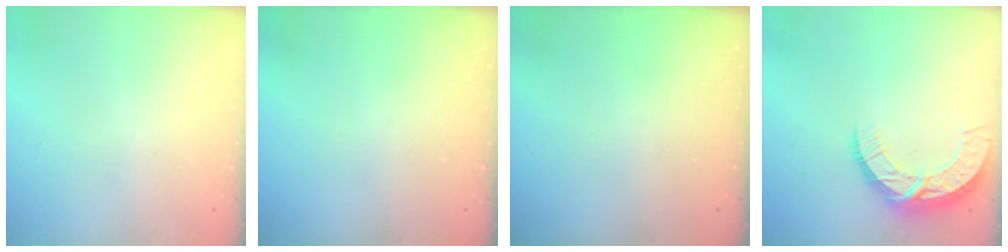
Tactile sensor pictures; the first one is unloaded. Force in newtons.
{"total": 0.0}
{"total": 0.0}
{"total": 10.2, "press": 10.2, "slide": 0.8}